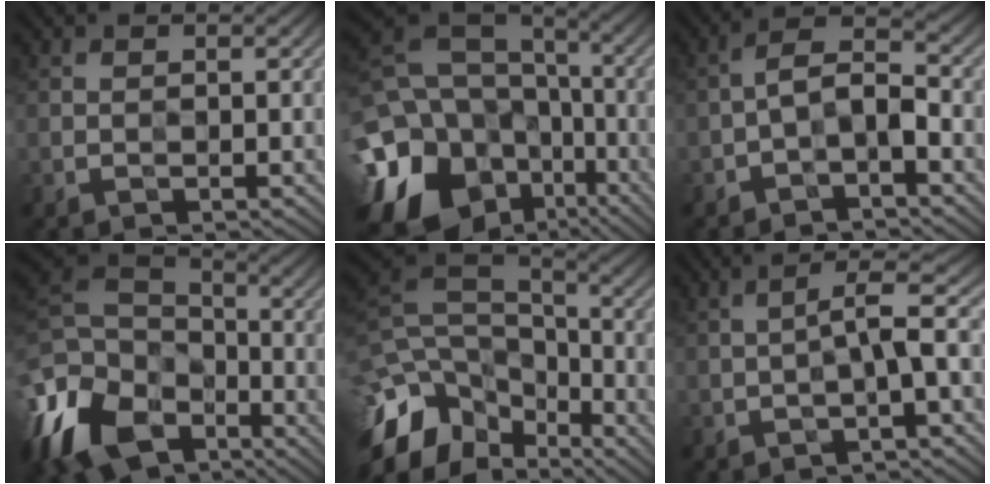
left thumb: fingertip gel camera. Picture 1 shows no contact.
{"total": 20.8, "force": [-7.8, 16.2, 10.4], "torque": [-0.268, -0.043, -0.118]}
{"total": 3.6, "force": [-1.8, 1.2, 2.8], "torque": [-0.053, 0.019, -0.045]}
{"total": 15.6, "force": [-7.8, 10.6, 8.5], "torque": [-0.273, -0.028, -0.149]}
{"total": 13.6, "force": [-7.9, 8.3, 7.3], "torque": [-0.212, -0.007, -0.126]}
{"total": 3.5, "force": [-1.0, -0.1, 3.4], "torque": [-0.062, 0.022, -0.026]}